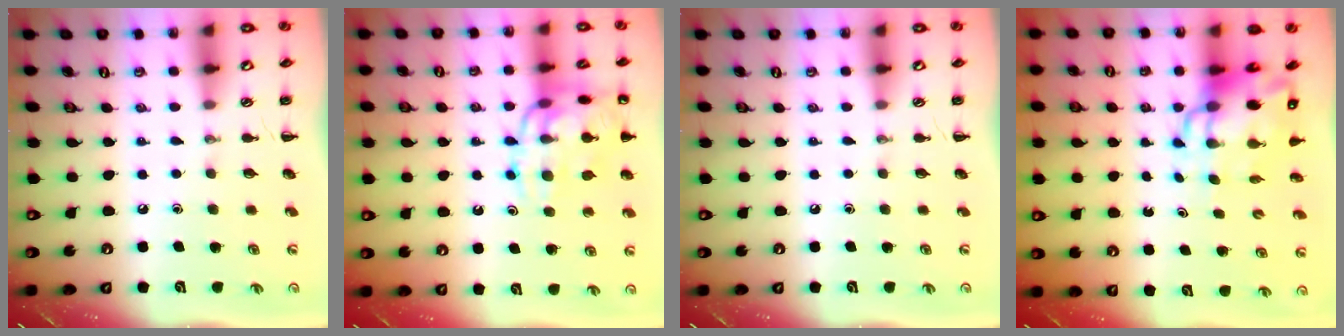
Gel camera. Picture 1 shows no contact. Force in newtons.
{"total": 16.7, "press": 16.5, "slide": 2.5}
{"total": 0.0}
{"total": 10.3, "press": 9.9, "slide": 2.9}